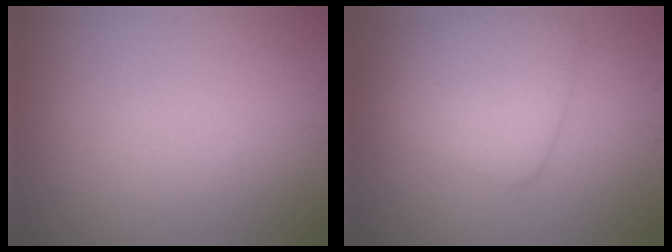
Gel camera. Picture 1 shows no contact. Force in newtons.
{"total": 5.4, "press": 5.4, "slide": 0.1}